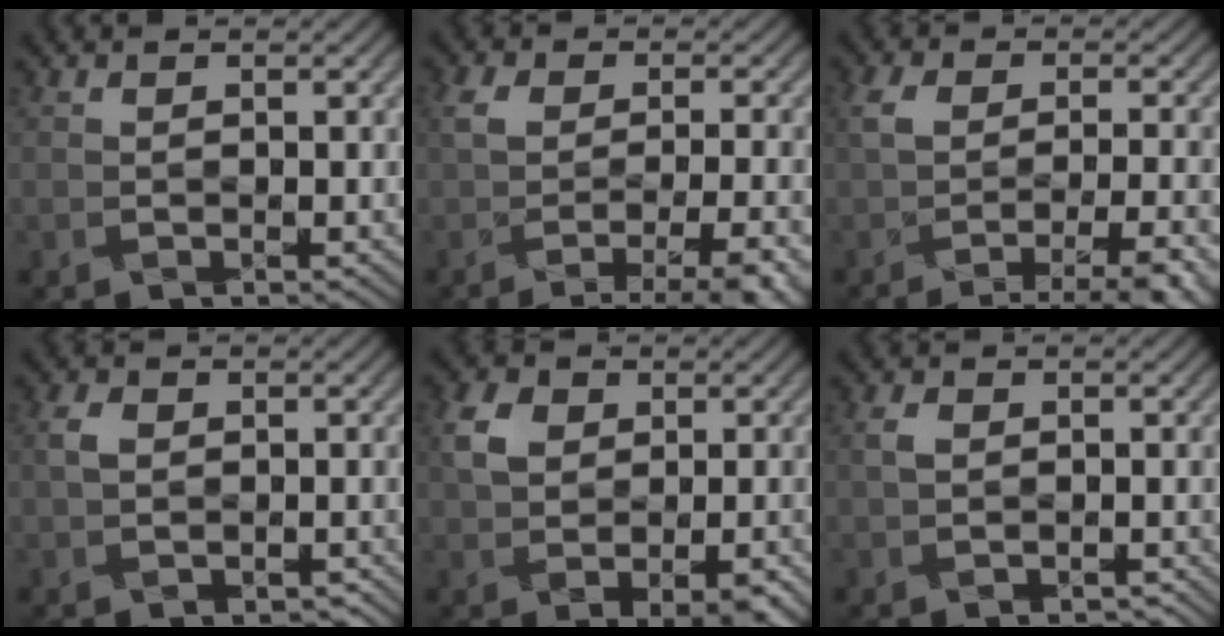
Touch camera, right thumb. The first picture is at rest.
{"total": 8.1, "force": [-3.7, 2.9, 6.6], "torque": [-0.086, -0.013, -0.051]}
{"total": 7.8, "force": [-4.2, 2.5, 6.0], "torque": [-0.081, -0.017, -0.064]}
{"total": 2.5, "force": [-1.0, 2.0, 1.2], "torque": [-0.012, -0.007, -0.023]}
{"total": 6.8, "force": [-1.0, 4.7, 4.8], "torque": [-0.071, -0.004, -0.026]}
{"total": 1.8, "force": [-1.0, 1.4, 0.7], "torque": [-0.006, -0.006, -0.022]}